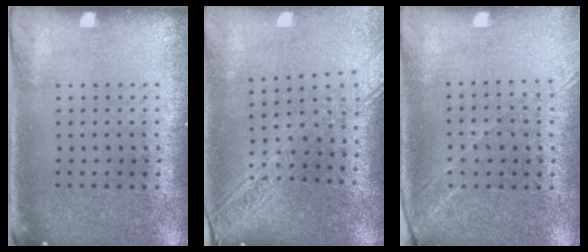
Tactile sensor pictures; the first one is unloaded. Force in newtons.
{"total": 2.3, "press": 1.9, "slide": 1.3}
{"total": 1.3, "press": 1.2, "slide": 0.6}